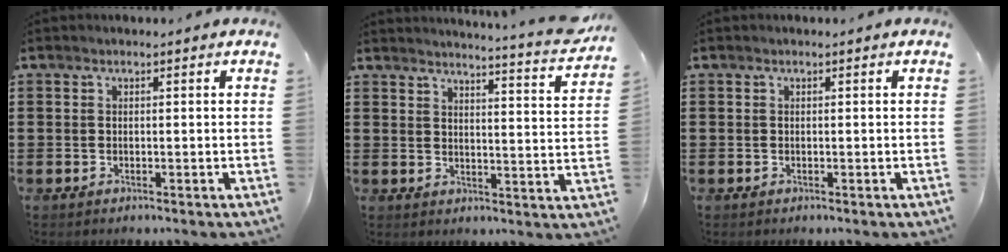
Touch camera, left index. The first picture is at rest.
{"total": 4.3, "force": [4.0, -0.9, 1.4], "torque": [-0.029, -0.040, 0.062]}
{"total": 0.0}